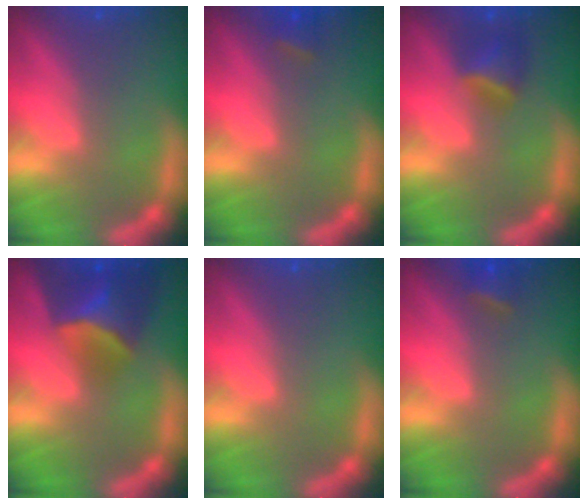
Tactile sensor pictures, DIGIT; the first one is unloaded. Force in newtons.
{"total": 1.4}
{"total": 2.9}
{"total": 6.5}
{"total": 0.0}
{"total": 1.9}